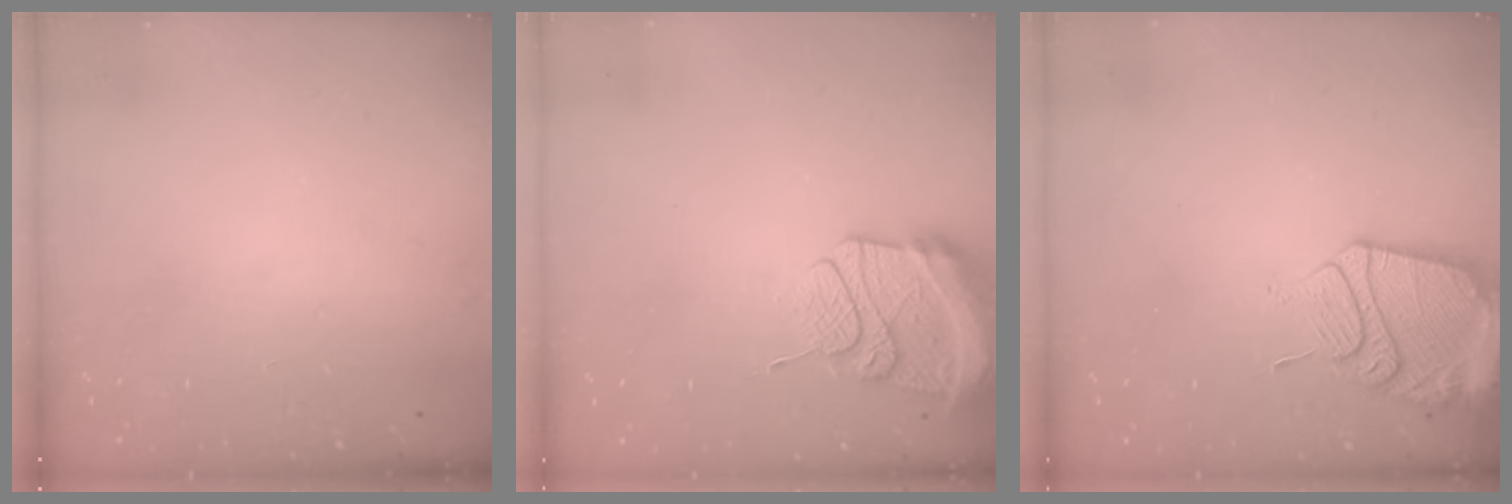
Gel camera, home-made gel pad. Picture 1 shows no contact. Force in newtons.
{"total": 15.5, "press": 15.3, "slide": 2.9}
{"total": 15.2, "press": 15.1, "slide": 1.8}